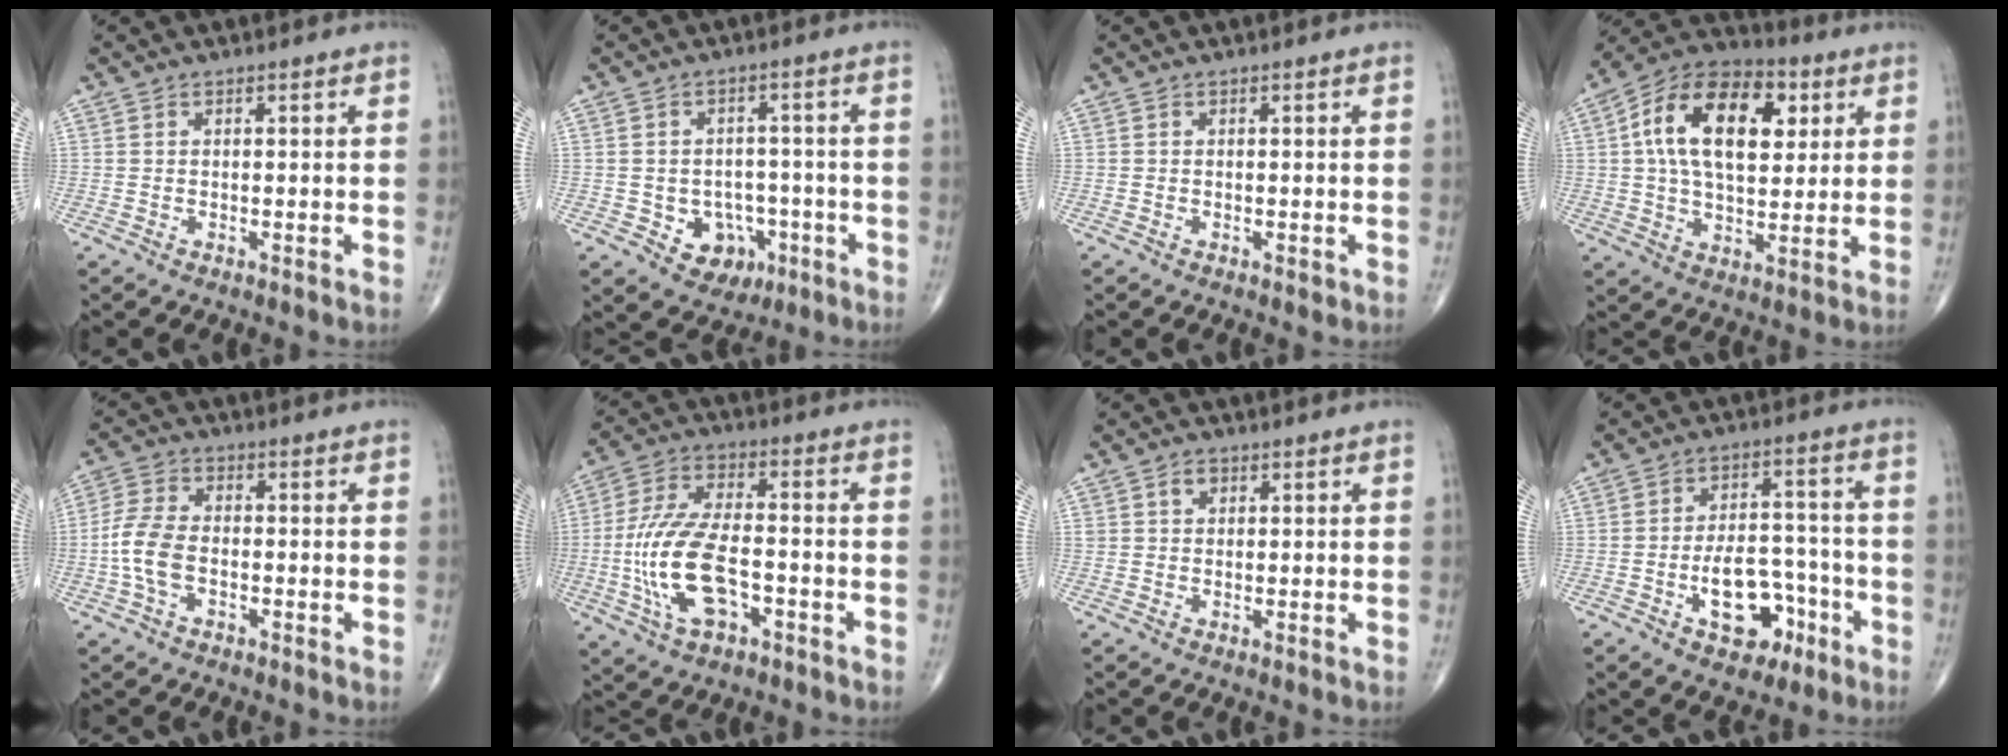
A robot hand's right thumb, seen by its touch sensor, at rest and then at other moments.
{"total": 7.6, "force": [-2.7, 6.1, 3.6], "torque": [-0.016, 0.023, -0.030]}
{"total": 0.5, "force": [-0.2, 0.3, 0.4], "torque": [-0.004, -0.001, -0.003]}
{"total": 19.3, "force": [4.9, 11.2, 14.9], "torque": [-0.223, 0.006, 0.072]}
{"total": 7.5, "force": [-1.7, 4.5, 5.8], "torque": [-0.132, 0.019, -0.039]}
{"total": 15.0, "force": [-3.8, 7.3, 12.6], "torque": [-0.263, 0.023, -0.067]}
{"total": 2.1, "force": [0.8, 1.6, 1.0], "torque": [-0.010, 0.002, 0.013]}
{"total": 11.6, "force": [-4.9, 7.0, 7.9], "torque": [-0.094, 0.045, -0.070]}